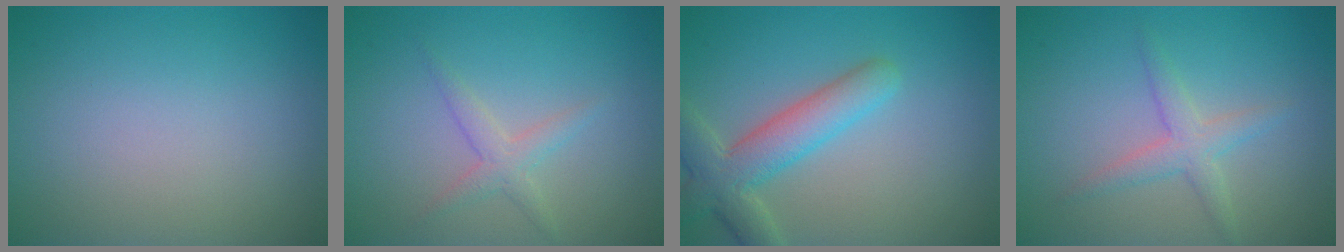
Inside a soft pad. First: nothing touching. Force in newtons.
{"total": 1.8, "press": 1.8, "slide": 0.1}
{"total": 5.0, "press": 5.0, "slide": 0.5}
{"total": 2.3, "press": 2.3, "slide": 0.1}